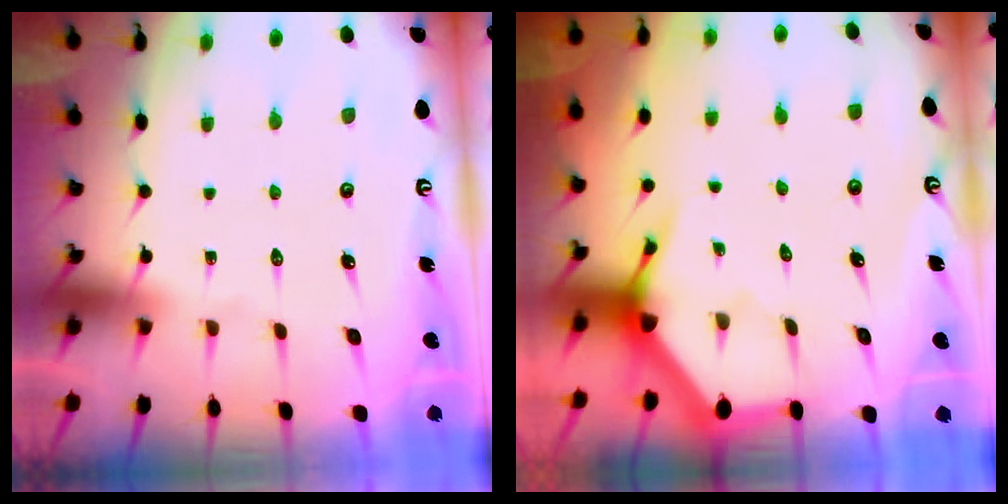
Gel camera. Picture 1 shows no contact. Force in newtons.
{"total": 3.9, "press": 3.8, "slide": 0.4}